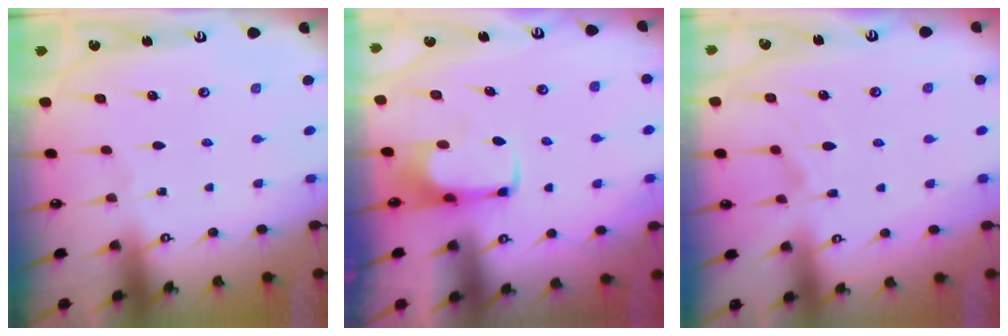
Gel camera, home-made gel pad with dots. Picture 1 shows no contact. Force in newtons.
{"total": 1.6, "press": 1.5, "slide": 0.3}
{"total": 1.4, "press": 0.7, "slide": 1.2}